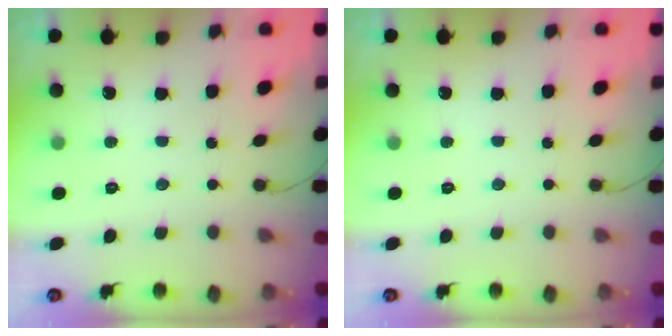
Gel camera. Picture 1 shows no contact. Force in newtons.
{"total": 0.0}